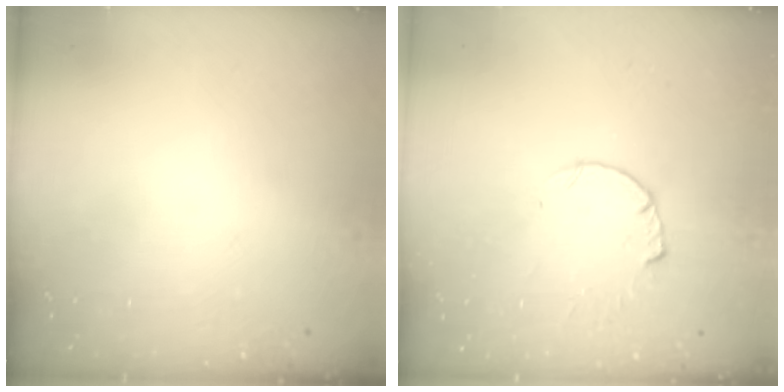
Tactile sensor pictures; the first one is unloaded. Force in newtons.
{"total": 4.1, "press": 4.0, "slide": 0.8}